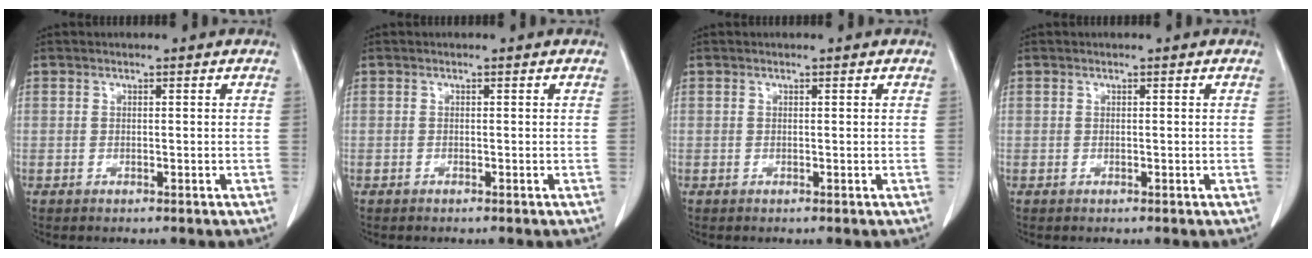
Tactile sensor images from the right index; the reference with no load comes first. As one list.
[{"total": 0.0}, {"total": 0.0}, {"total": 0.0}]